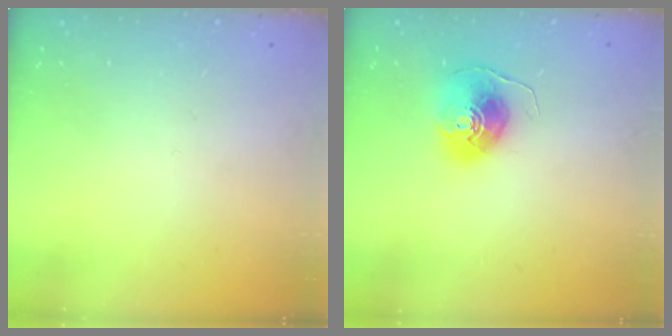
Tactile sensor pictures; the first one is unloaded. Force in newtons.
{"total": 8.5, "press": 8.4, "slide": 1.2}